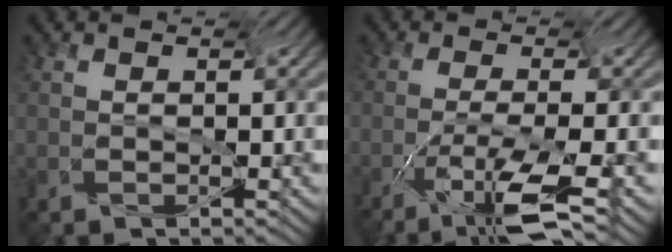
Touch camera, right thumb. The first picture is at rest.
{"total": 7.5, "force": [-6.5, 0.1, 3.7], "torque": [-0.079, 0.017, -0.111]}